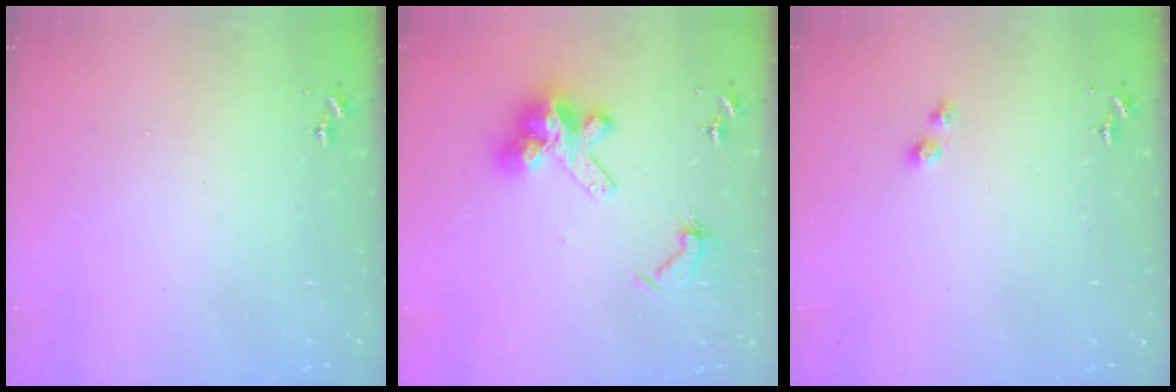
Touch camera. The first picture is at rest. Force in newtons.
{"total": 13.6, "press": 13.5, "slide": 1.5}
{"total": 4.1, "press": 4.1, "slide": 0.5}